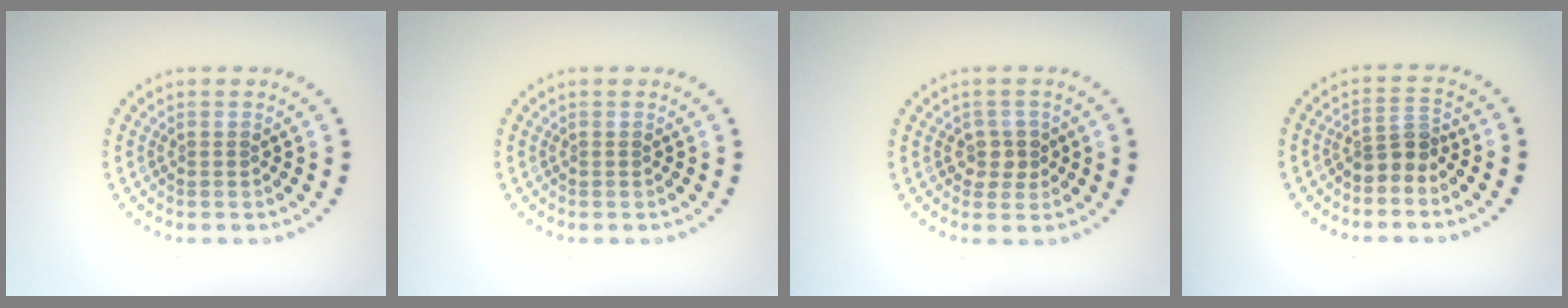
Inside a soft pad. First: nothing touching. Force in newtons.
{"total": 0.0}
{"total": 1.6, "press": 1.5, "slide": 0.7}
{"total": 2.4, "press": 1.8, "slide": 1.6}